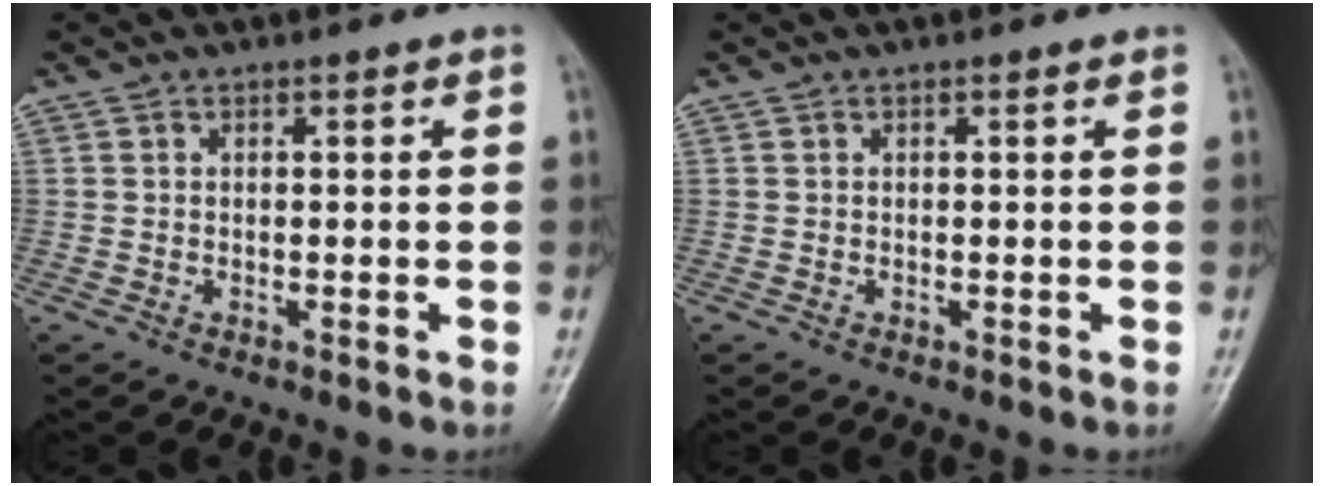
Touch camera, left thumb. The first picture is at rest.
{"total": 0.0}